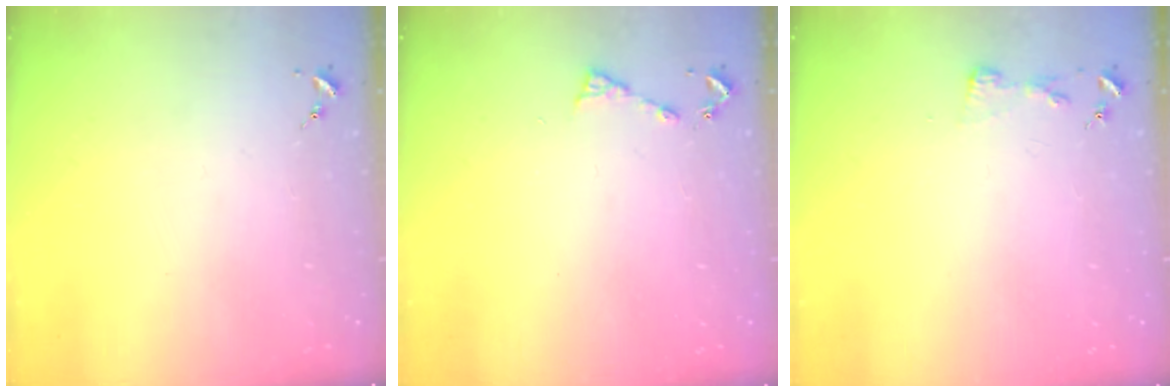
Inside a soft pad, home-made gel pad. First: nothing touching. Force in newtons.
{"total": 5.6, "press": 5.6, "slide": 0.7}
{"total": 3.1, "press": 3.1, "slide": 0.4}